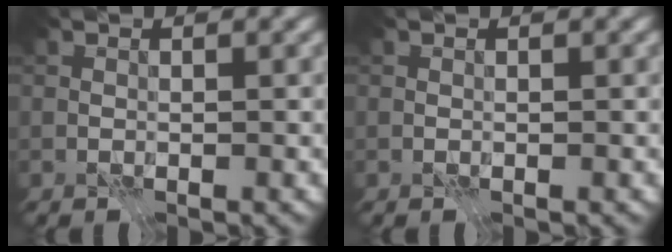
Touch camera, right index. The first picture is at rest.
{"total": 0.0}